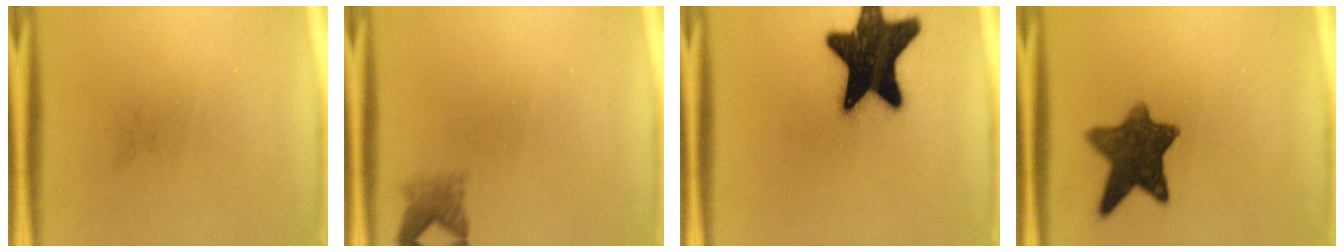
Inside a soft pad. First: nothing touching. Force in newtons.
{"total": 2.2}
{"total": 20.2}
{"total": 9.8}